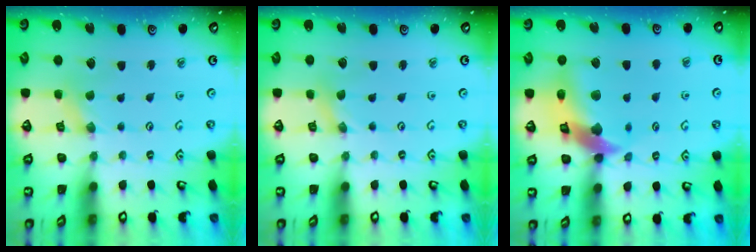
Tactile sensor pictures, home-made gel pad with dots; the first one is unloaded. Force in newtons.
{"total": 0.0}
{"total": 15.3, "press": 15.1, "slide": 2.1}